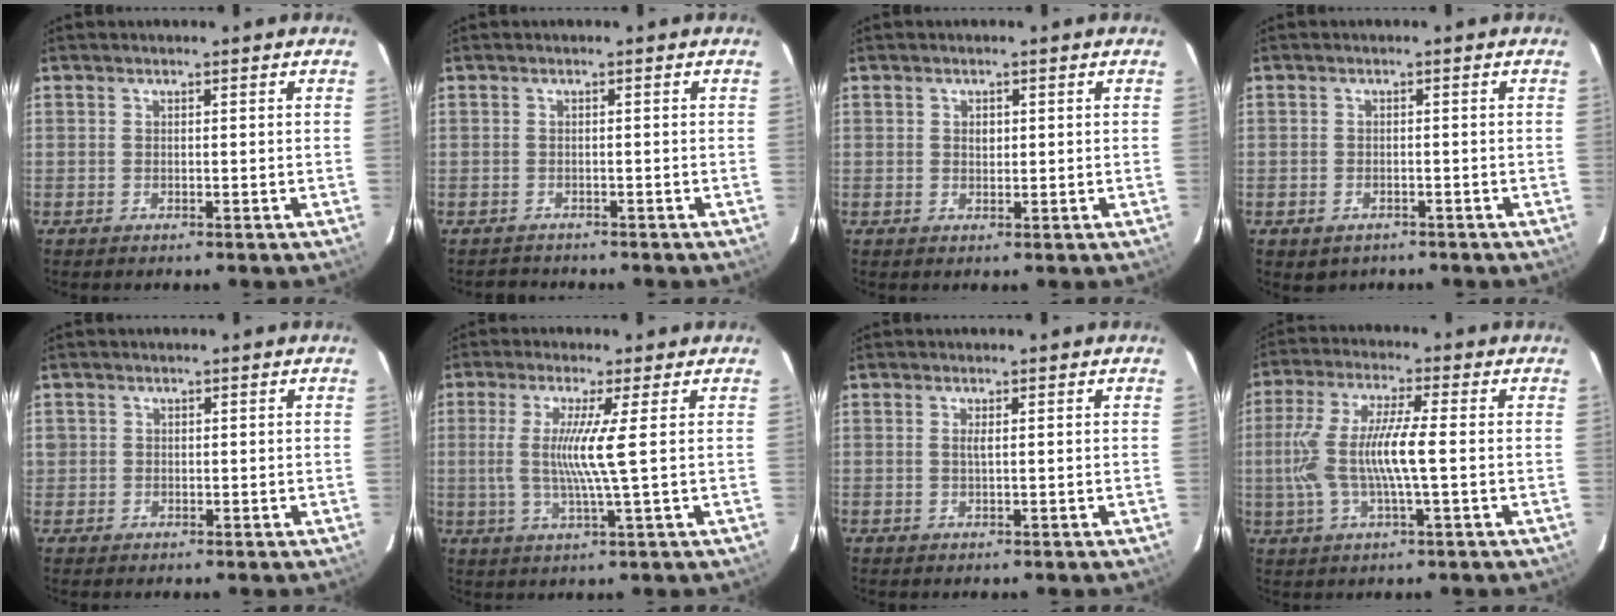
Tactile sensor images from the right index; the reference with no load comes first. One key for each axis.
{"total": 2.1, "fx": -2.0, "fy": 0.7, "fz": -0.1, "tx": 0.001, "ty": 0.002, "tz": -0.030}
{"total": 1.3, "fx": 0.3, "fy": 1.0, "fz": 0.7, "tx": -0.010, "ty": 0.004, "tz": 0.005}
{"total": 2.6, "fx": -1.5, "fy": 2.0, "fz": 0.8, "tx": -0.020, "ty": -0.002, "tz": -0.018}
{"total": 1.2, "fx": -0.1, "fy": 1.2, "fz": -0.1, "tx": 0.002, "ty": 0.000, "tz": 0.000}
{"total": 7.6, "fx": 0.6, "fy": -1.4, "fz": 7.4, "tx": -0.147, "ty": -0.011, "tz": 0.011}
{"total": 0.9, "fx": 0.2, "fy": -0.2, "fz": 0.8, "tx": -0.016, "ty": 0.000, "tz": 0.002}
{"total": 11.4, "fx": -1.0, "fy": 1.8, "fz": 11.3, "tx": -0.228, "ty": 0.001, "tz": -0.017}